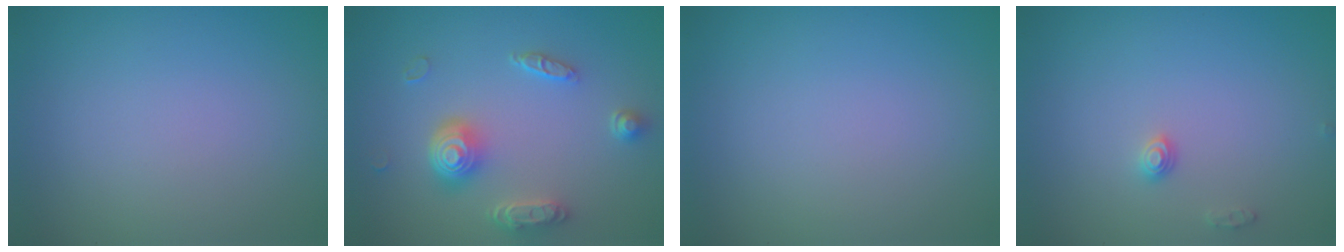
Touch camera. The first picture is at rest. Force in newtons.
{"total": 4.3, "press": 3.4, "slide": 2.6}
{"total": 0.0}
{"total": 1.0, "press": 1.0, "slide": 0.1}